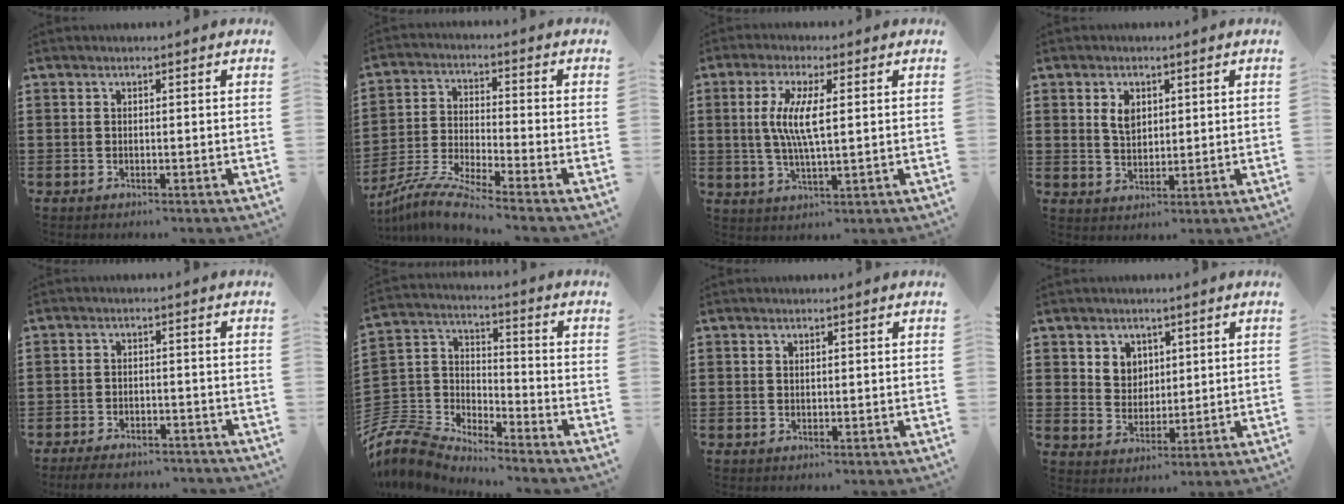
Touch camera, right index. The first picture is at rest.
{"total": 6.8, "force": [-6.3, -0.5, 2.3], "torque": [-0.060, -0.013, -0.128]}
{"total": 6.8, "force": [1.0, 1.5, 6.6], "torque": [-0.141, -0.005, 0.010]}
{"total": 3.5, "force": [1.3, 2.3, 2.3], "torque": [-0.054, 0.009, 0.023]}
{"total": 3.4, "force": [-3.3, 0.6, 0.5], "torque": [-0.018, 0.002, -0.069]}
{"total": 6.9, "force": [-6.5, 2.1, 0.7], "torque": [-0.066, -0.016, -0.144]}
{"total": 0.6, "force": [0.3, 0.4, 0.3], "torque": [-0.007, 0.002, 0.006]}
{"total": 4.4, "force": [2.4, 3.6, 0.6], "torque": [-0.022, 0.007, 0.043]}